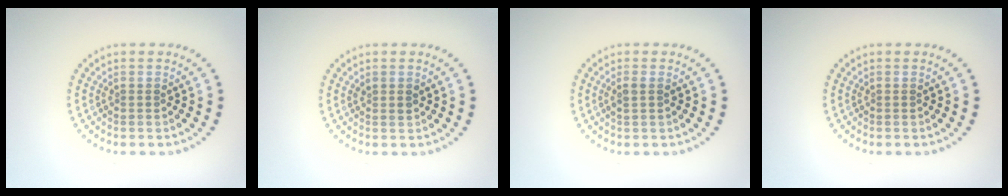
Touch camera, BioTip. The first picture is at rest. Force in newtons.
{"total": 0.8, "press": 0.7, "slide": 0.3}
{"total": 1.1, "press": 1.0, "slide": 0.6}
{"total": 0.0}